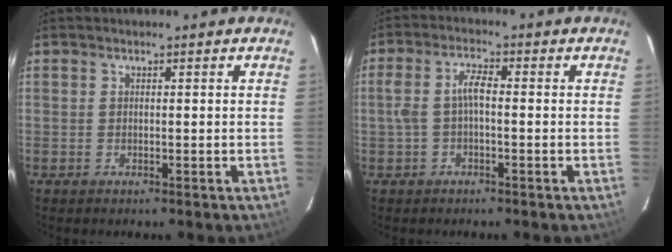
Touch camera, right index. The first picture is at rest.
{"total": 4.2, "force": [-0.8, 1.4, 3.9], "torque": [-0.085, 0.013, -0.012]}